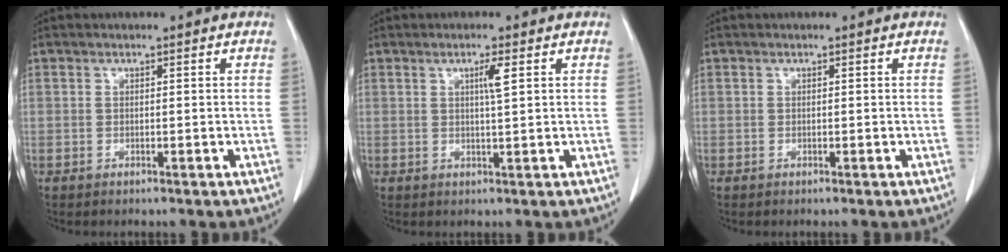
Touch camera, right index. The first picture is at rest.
{"total": 2.5, "force": [0.9, -0.2, 2.3], "torque": [-0.043, -0.002, 0.015]}
{"total": 0.0}